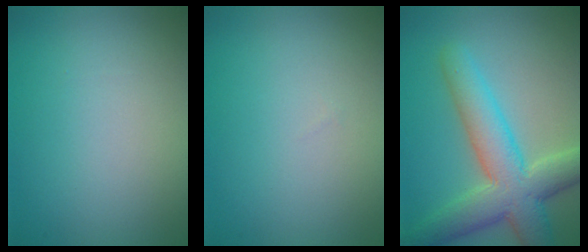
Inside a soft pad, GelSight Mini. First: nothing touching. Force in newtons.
{"total": 0.0}
{"total": 7.6, "press": 7.6, "slide": 0.4}